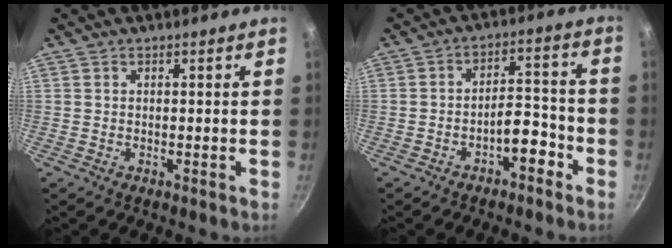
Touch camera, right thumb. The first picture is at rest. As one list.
[{"total": 6.4, "force": [-3.7, 2.8, 4.4], "torque": [-0.045, 0.049, -0.050]}]